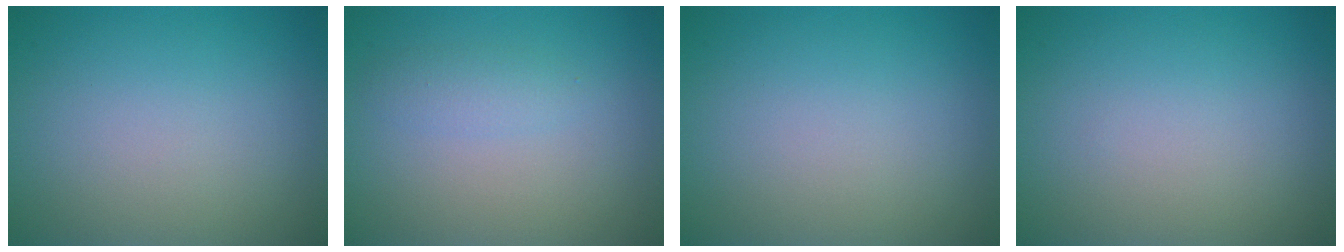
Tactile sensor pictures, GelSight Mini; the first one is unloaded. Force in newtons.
{"total": 1.4, "press": 1.4, "slide": 0.1}
{"total": 0.0}
{"total": 0.0}